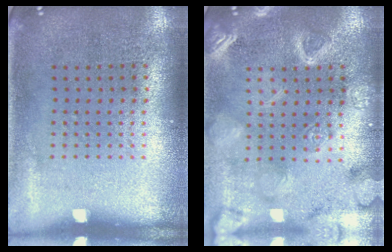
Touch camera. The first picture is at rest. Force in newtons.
{"total": 3.0, "press": 3.0, "slide": 0.2}